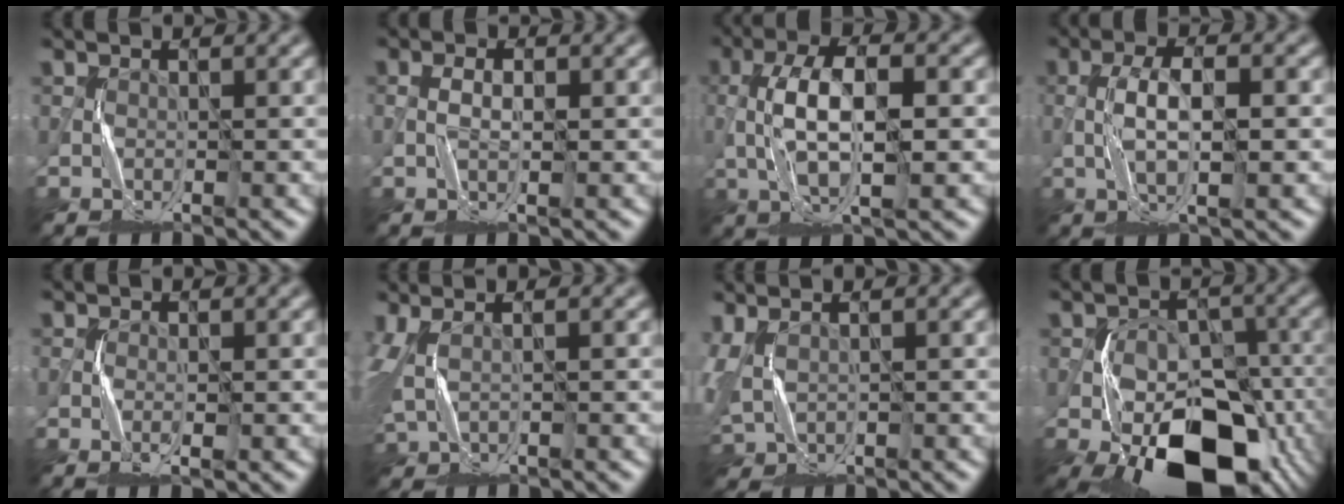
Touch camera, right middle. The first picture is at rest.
{"total": 1.2, "force": [0.4, 0.3, 1.1], "torque": [-0.015, -0.007, 0.009]}
{"total": 6.9, "force": [0.1, 2.7, 6.4], "torque": [-0.121, 0.006, 0.000]}
{"total": 4.0, "force": [-0.1, 1.2, 3.8], "torque": [-0.075, 0.000, -0.001]}
{"total": 1.0, "force": [-0.3, 0.2, 0.9], "torque": [-0.019, -0.004, -0.008]}
{"total": 4.1, "force": [1.9, 2.0, 3.1], "torque": [-0.083, 0.000, 0.037]}
{"total": 5.2, "force": [1.3, 3.0, 4.0], "torque": [-0.110, -0.004, 0.036]}
{"total": 15.1, "force": [-8.2, 8.1, 9.7], "torque": [-0.136, -0.028, -0.123]}